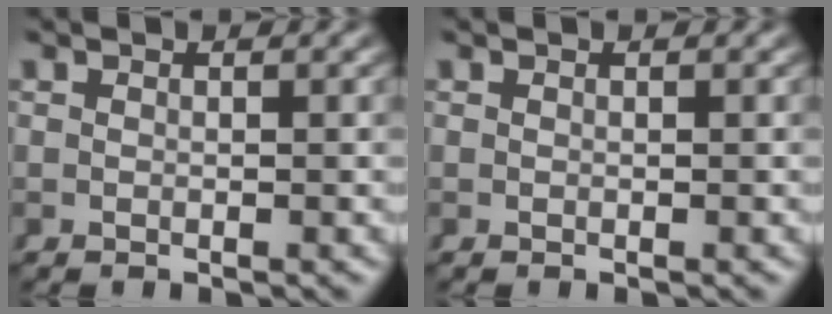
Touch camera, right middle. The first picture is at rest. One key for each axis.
{"total": 0.0}